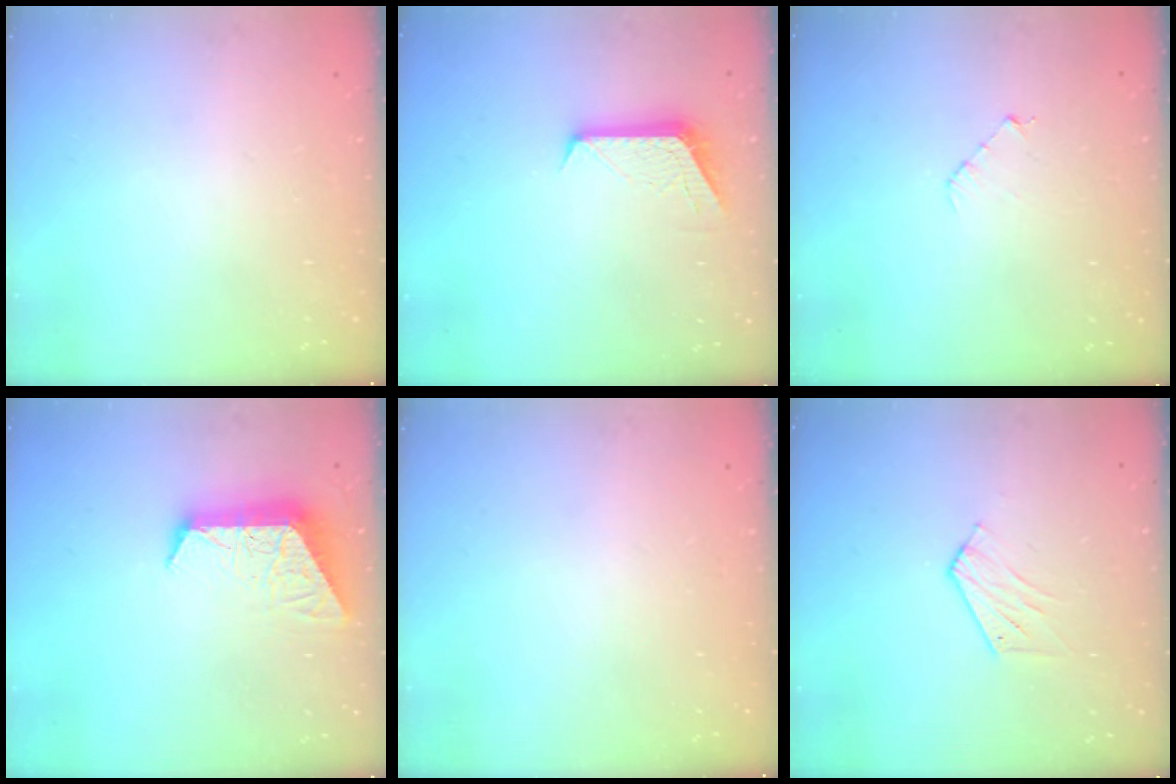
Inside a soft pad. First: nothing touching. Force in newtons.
{"total": 8.3, "press": 8.3, "slide": 0.7}
{"total": 3.4, "press": 3.4, "slide": 0.3}
{"total": 10.4, "press": 10.3, "slide": 1.0}
{"total": 0.0}
{"total": 5.4, "press": 5.4, "slide": 0.5}